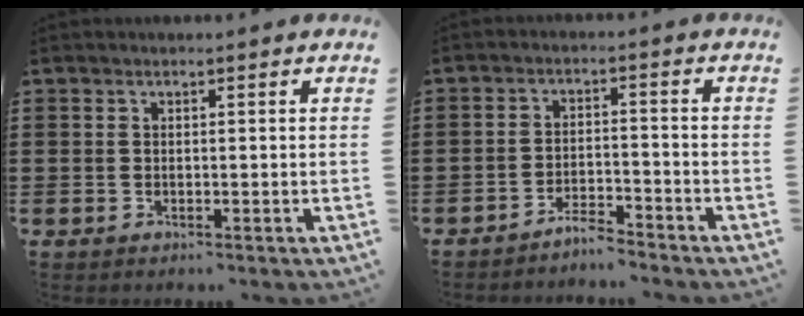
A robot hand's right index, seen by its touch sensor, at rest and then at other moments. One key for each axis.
{"total": 3.6, "fx": -3.5, "fy": 0.0, "fz": 0.5, "tx": -0.015, "ty": 0.001, "tz": -0.071}